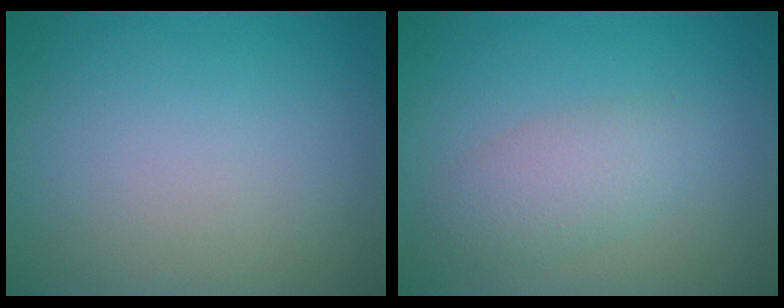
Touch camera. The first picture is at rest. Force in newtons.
{"total": 3.0, "press": 3.0, "slide": 0.1}